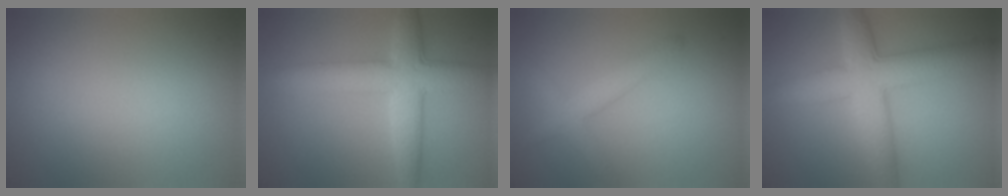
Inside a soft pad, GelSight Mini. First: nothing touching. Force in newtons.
{"total": 6.1, "press": 6.1, "slide": 0.1}
{"total": 2.7, "press": 2.7, "slide": 0.1}
{"total": 7.2, "press": 7.2, "slide": 0.1}